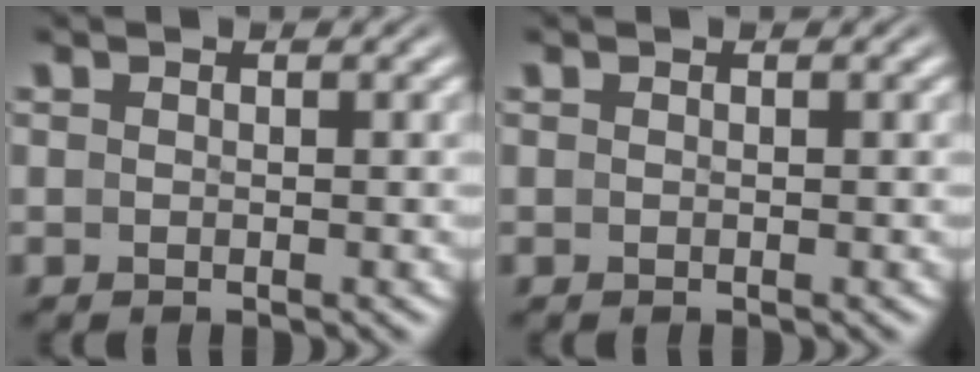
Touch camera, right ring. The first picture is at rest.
{"total": 0.0}